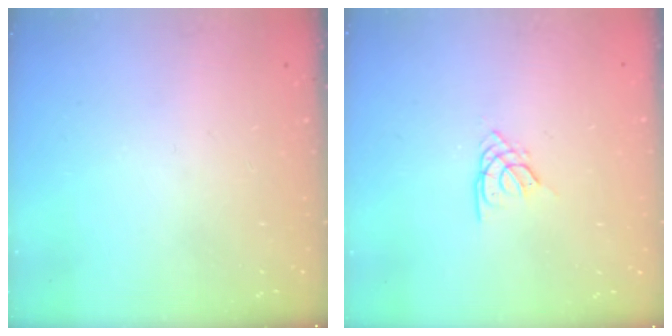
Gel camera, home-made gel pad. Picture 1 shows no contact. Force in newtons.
{"total": 2.6, "press": 2.6, "slide": 0.5}